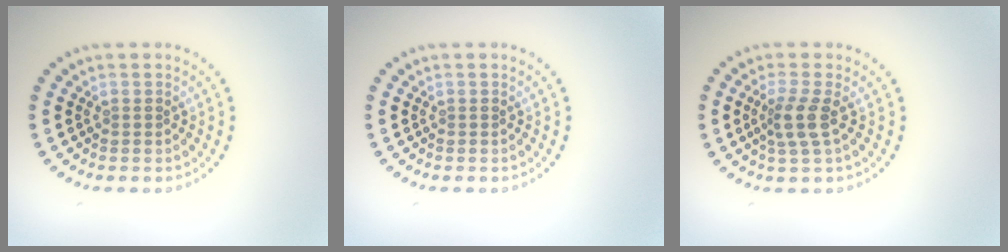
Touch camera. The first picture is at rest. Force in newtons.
{"total": 0.0}
{"total": 2.5, "press": 2.0, "slide": 1.6}